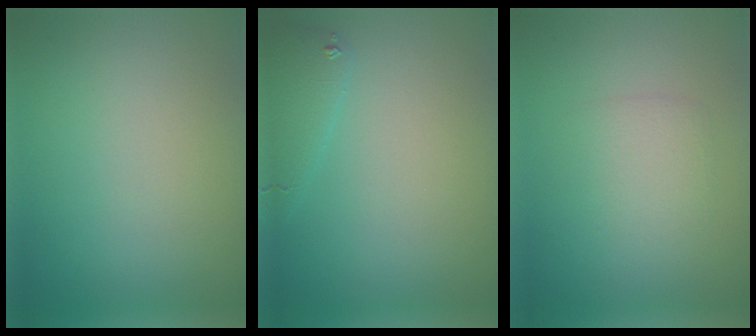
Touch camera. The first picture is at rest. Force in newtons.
{"total": 1.7, "press": 1.7, "slide": 0.2}
{"total": 1.9, "press": 1.9, "slide": 0.1}